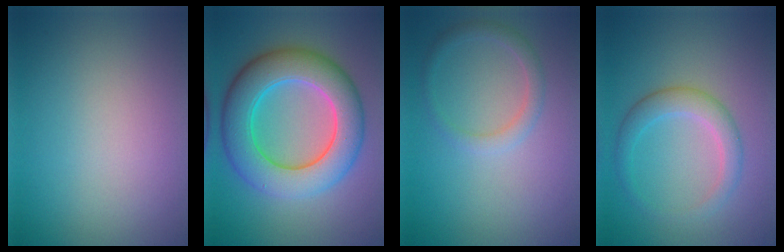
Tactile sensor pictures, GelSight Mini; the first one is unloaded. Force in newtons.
{"total": 9.2, "press": 9.2, "slide": 0.4}
{"total": 1.7, "press": 1.7, "slide": 0.1}
{"total": 2.9, "press": 2.9, "slide": 0.1}